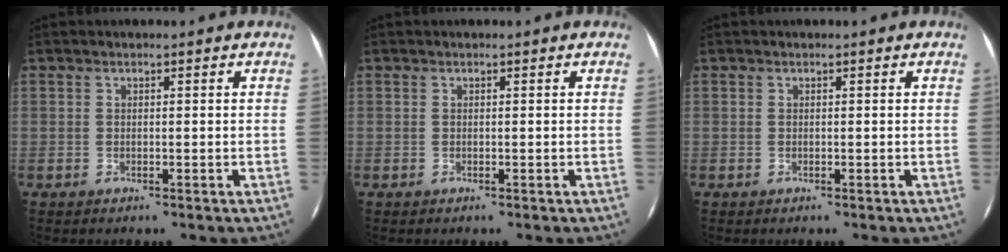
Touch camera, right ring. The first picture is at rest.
{"total": 0.0}
{"total": 0.0}